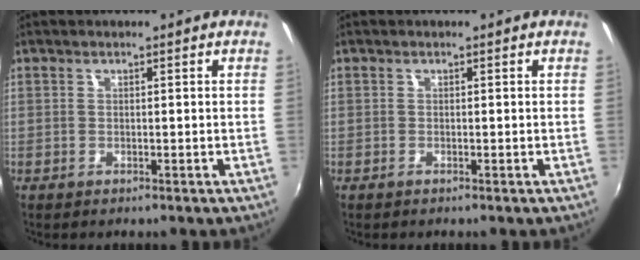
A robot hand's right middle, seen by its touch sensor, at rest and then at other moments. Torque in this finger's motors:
{"motor_torque": [0.05, -0.01, 0.01, 0.00]}